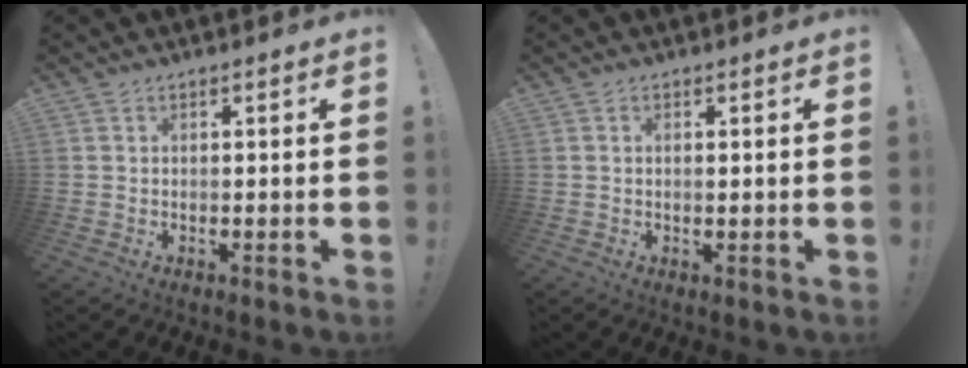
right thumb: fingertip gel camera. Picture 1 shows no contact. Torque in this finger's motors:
{"motor_torque": [0.13, -0.19, 0.07, 0.04, -0.04]}